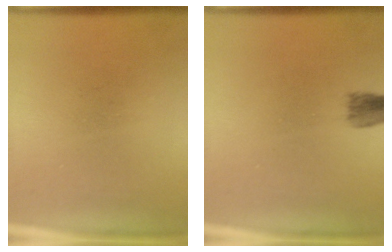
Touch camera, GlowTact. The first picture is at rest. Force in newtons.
{"total": 2.5}